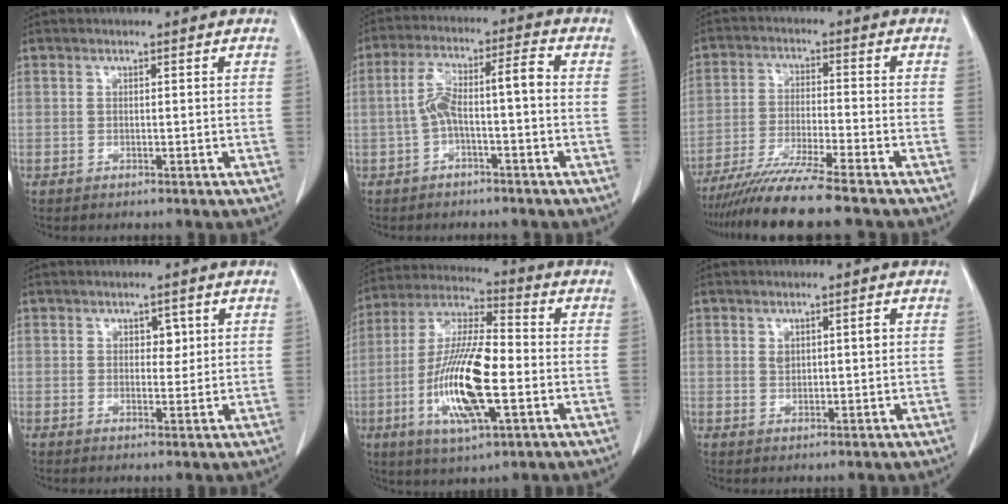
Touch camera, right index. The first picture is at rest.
{"total": 7.3, "force": [-1.1, 1.3, 7.1], "torque": [-0.135, 0.041, -0.019]}
{"total": 11.2, "force": [-9.4, -1.1, 6.1], "torque": [-0.095, -0.032, -0.160]}
{"total": 2.0, "force": [0.7, 1.4, 1.3], "torque": [-0.011, -0.001, 0.008]}
{"total": 15.9, "force": [-3.6, 3.4, 15.1], "torque": [-0.302, -0.005, -0.065]}
{"total": 2.1, "force": [0.8, 0.9, 1.7], "torque": [-0.028, 0.009, 0.021]}